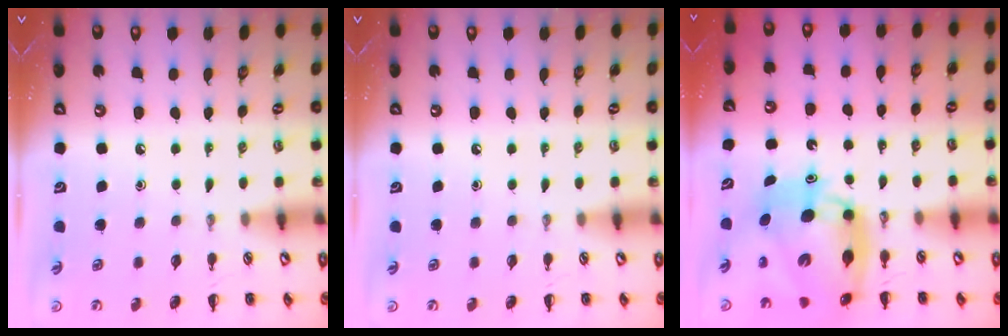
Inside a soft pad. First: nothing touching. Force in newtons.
{"total": 0.0}
{"total": 13.5, "press": 13.1, "slide": 3.5}